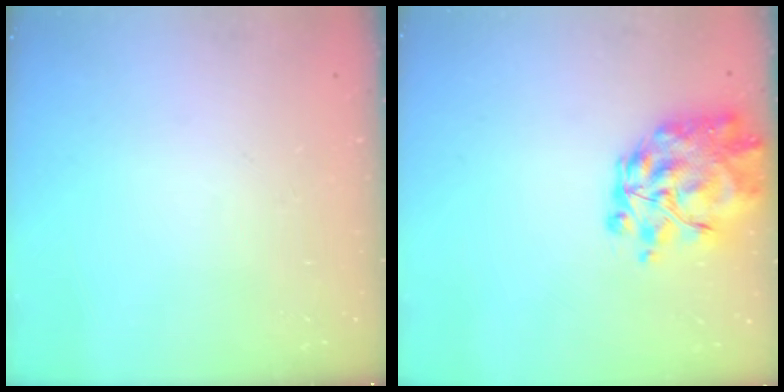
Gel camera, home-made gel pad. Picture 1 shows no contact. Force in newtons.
{"total": 10.1, "press": 9.6, "slide": 3.1}